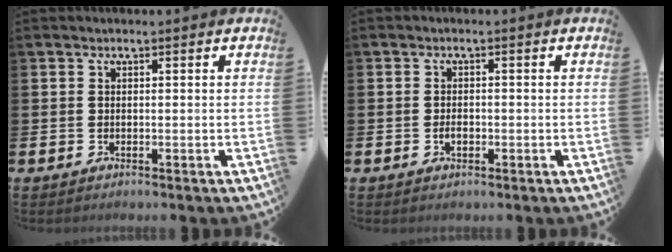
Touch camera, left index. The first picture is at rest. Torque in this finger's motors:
{"motor_torque": [0.22, 0.17, 0.02, 0.04]}